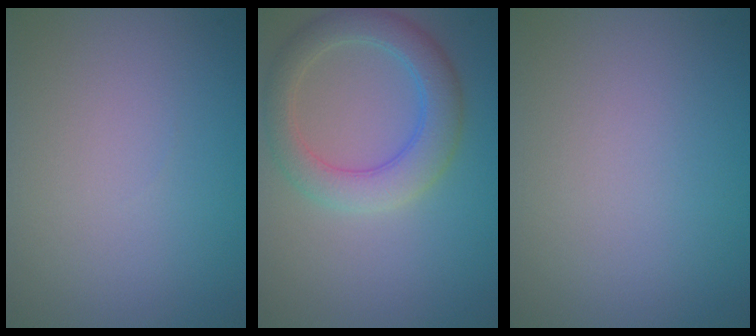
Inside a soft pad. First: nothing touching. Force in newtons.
{"total": 4.5, "press": 4.5, "slide": 0.2}
{"total": 0.0}